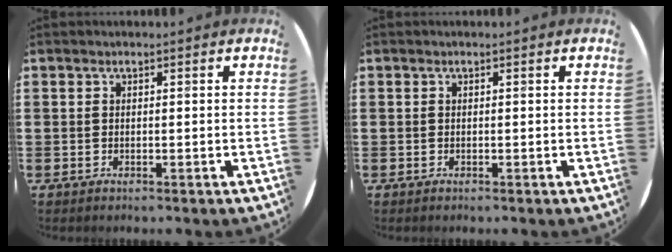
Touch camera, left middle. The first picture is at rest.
{"total": 0.0}